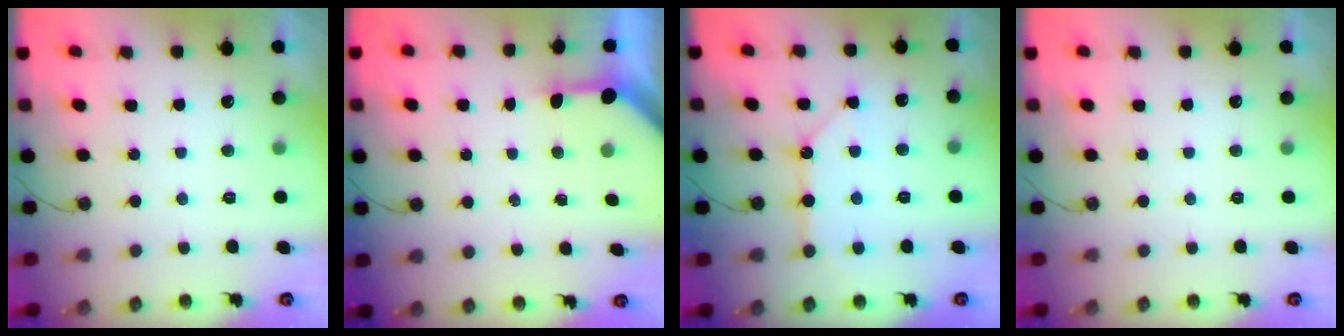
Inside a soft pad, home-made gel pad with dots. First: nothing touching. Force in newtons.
{"total": 3.2, "press": 3.2, "slide": 0.3}
{"total": 11.0, "press": 10.9, "slide": 1.4}
{"total": 0.0}